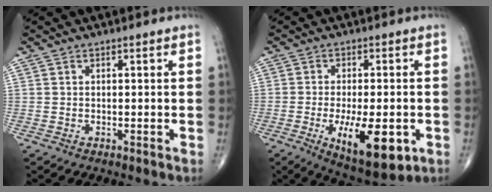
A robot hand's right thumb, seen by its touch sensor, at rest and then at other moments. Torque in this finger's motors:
{"motor_torque": [-0.14, 0.47, 0.35, -0.05, 0.12]}